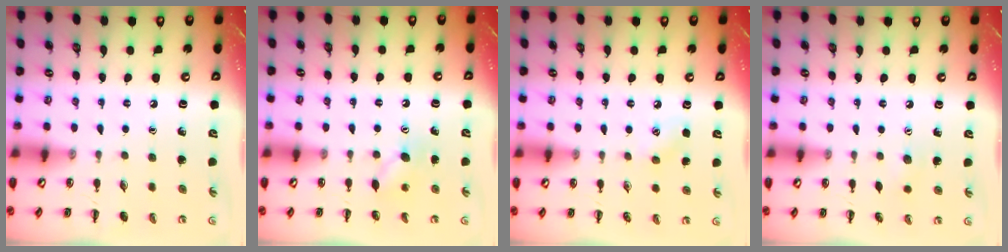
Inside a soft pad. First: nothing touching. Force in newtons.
{"total": 5.8, "press": 5.7, "slide": 1.2}
{"total": 3.7, "press": 3.5, "slide": 1.1}
{"total": 2.8, "press": 2.8, "slide": 0.7}